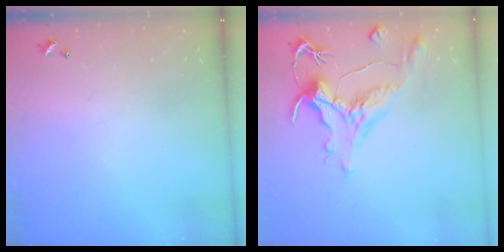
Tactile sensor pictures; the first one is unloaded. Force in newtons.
{"total": 1.5, "press": 0.4, "slide": 1.5}